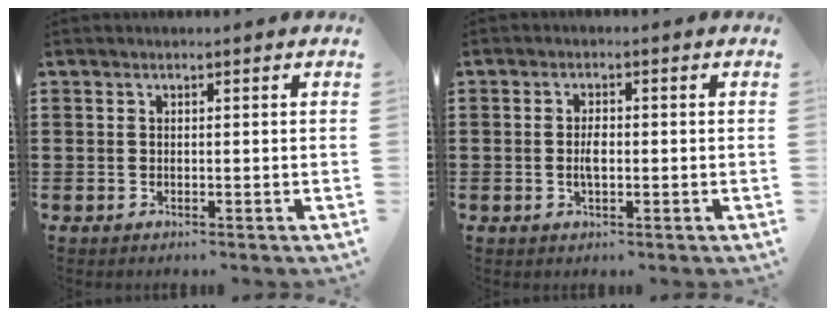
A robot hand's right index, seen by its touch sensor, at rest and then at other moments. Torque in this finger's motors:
{"motor_torque": [2.14, 0.00, 0.24, 0.08]}